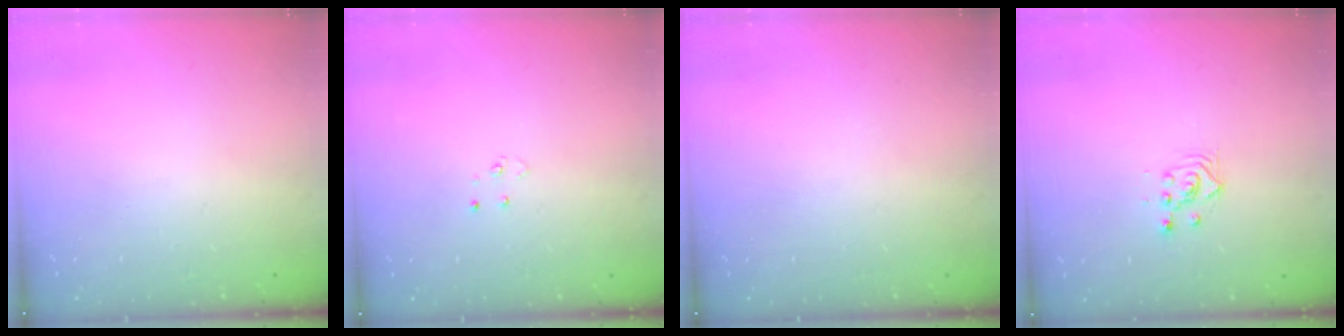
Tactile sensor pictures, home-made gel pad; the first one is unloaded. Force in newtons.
{"total": 3.0, "press": 3.0, "slide": 0.4}
{"total": 0.0}
{"total": 2.3, "press": 2.3, "slide": 0.1}